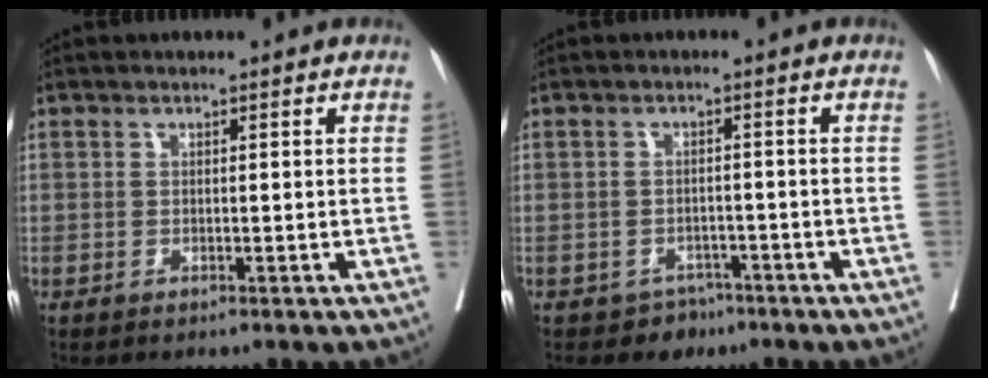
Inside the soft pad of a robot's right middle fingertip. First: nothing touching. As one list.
[{"total": 2.8, "force": [-1.9, 2.1, 0.1], "torque": [-0.002, 0.011, -0.023]}]